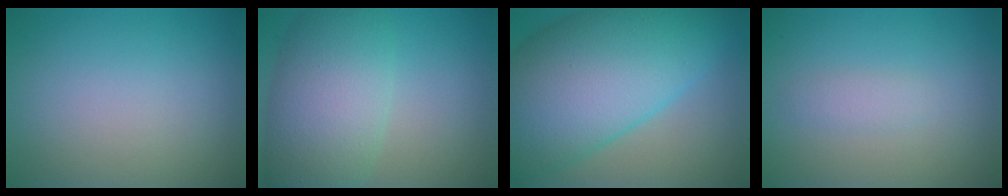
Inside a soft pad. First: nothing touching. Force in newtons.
{"total": 8.5, "press": 8.5, "slide": 0.2}
{"total": 15.1, "press": 15.1, "slide": 0.4}
{"total": 1.1, "press": 1.1, "slide": 0.0}